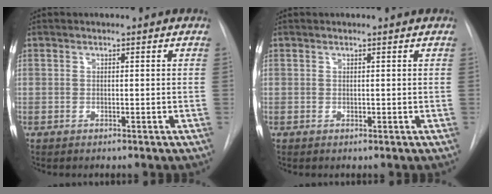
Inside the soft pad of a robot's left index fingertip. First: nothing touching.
{"total": 0.0}